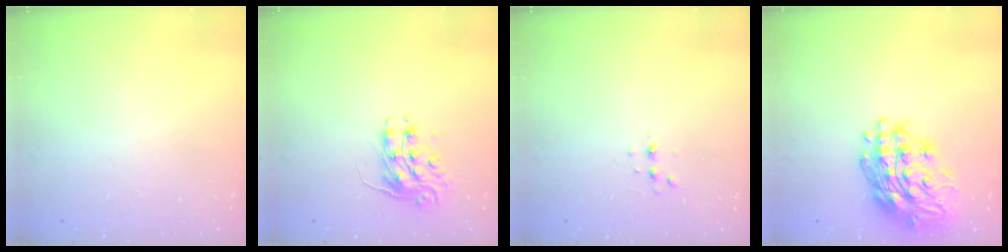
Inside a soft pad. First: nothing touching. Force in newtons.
{"total": 8.2, "press": 8.2, "slide": 0.1}
{"total": 3.5, "press": 3.4, "slide": 0.5}
{"total": 20.7, "press": 20.6, "slide": 1.9}